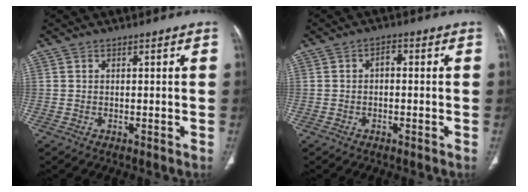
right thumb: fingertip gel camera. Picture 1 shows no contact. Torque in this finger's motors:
{"motor_torque": [1.55, 2.65, 0.73, -0.34, -0.02]}